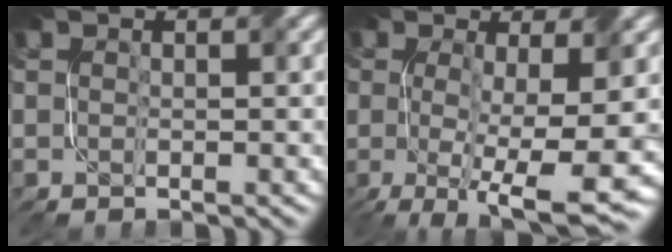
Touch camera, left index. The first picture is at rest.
{"total": 9.5, "force": [-1.5, 2.9, 8.9], "torque": [-0.137, -0.016, -0.015]}